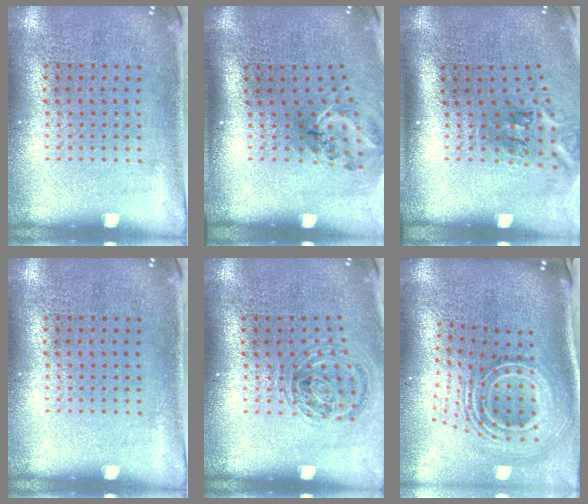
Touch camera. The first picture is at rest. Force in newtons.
{"total": 1.4, "press": 1.1, "slide": 0.9}
{"total": 2.3, "press": 1.3, "slide": 1.8}
{"total": 0.0}
{"total": 1.1, "press": 1.0, "slide": 0.3}
{"total": 3.2, "press": 2.0, "slide": 2.5}